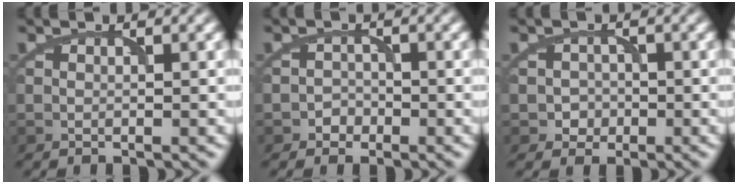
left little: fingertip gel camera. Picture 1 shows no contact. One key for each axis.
{"total": 1.3, "fx": -0.7, "fy": 1.0, "fz": 0.1, "tx": 0.007, "ty": 0.005, "tz": -0.013}
{"total": 1.7, "fx": -0.5, "fy": 1.6, "fz": 0.2, "tx": 0.014, "ty": 0.003, "tz": -0.013}